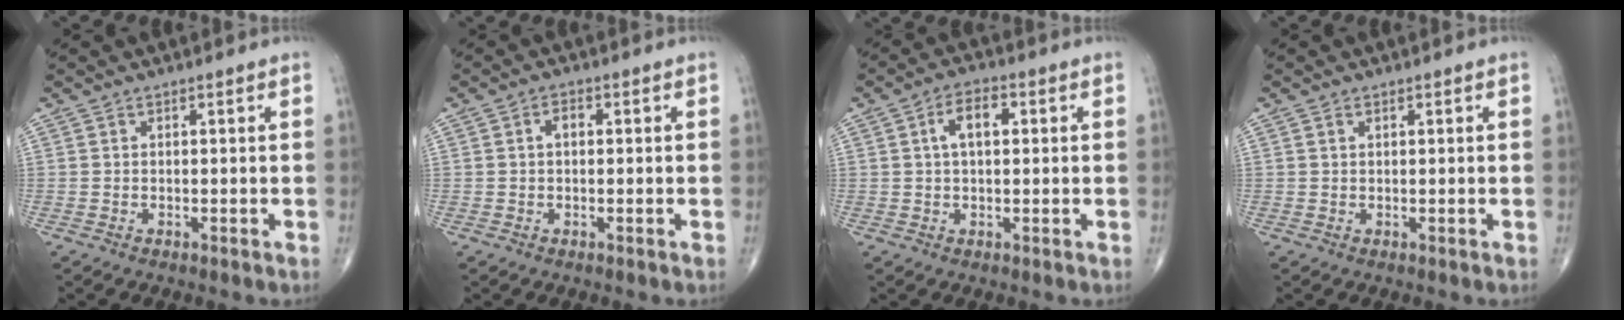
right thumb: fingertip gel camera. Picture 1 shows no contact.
{"total": 2.1, "force": [0.2, 1.3, 1.7], "torque": [-0.026, 0.009, 0.000]}
{"total": 5.8, "force": [1.3, 3.0, 4.7], "torque": [-0.079, 0.013, 0.016]}
{"total": 0.6, "force": [0.4, 0.3, 0.3], "torque": [-0.007, 0.001, 0.007]}